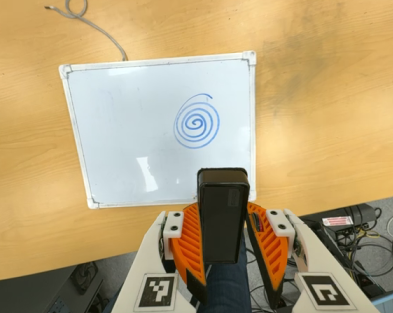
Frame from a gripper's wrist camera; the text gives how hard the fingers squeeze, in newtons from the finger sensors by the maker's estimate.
{"total": 5.0, "left": 4.4, "right": 5.5}